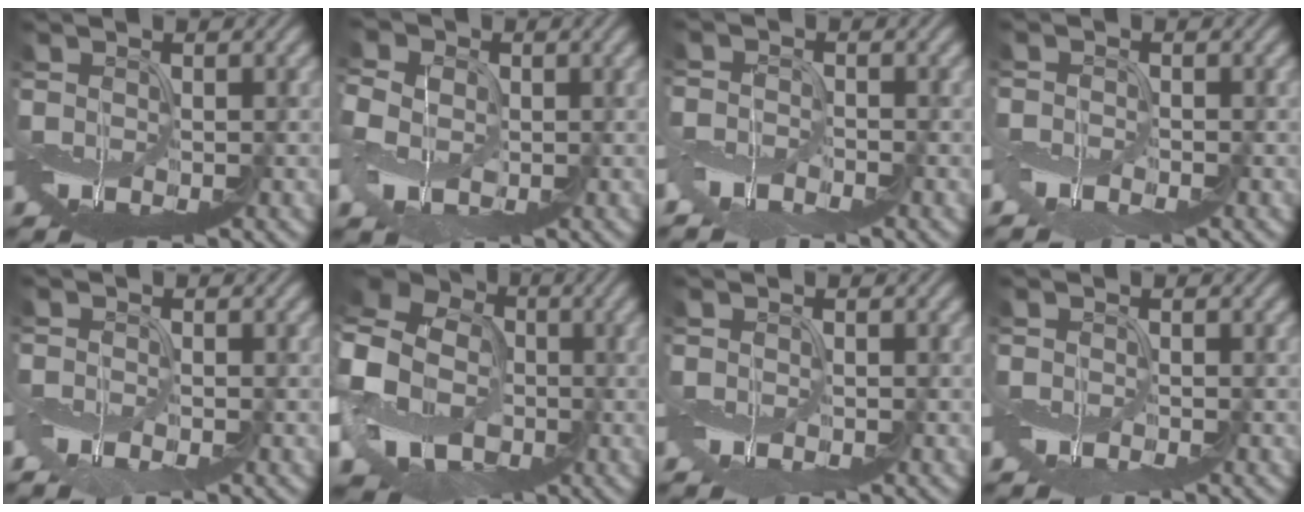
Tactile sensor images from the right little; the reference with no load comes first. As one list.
[{"total": 7.5, "force": [-0.7, 6.3, 3.9], "torque": [-0.093, -0.003, -0.036]}, {"total": 3.2, "force": [-2.5, 1.3, 1.4], "torque": [-0.028, -0.009, -0.060]}, {"total": 2.1, "force": [-1.8, 0.6, 0.7], "torque": [-0.017, -0.009, -0.044]}, {"total": 1.6, "force": [-1.3, 0.4, 0.8], "torque": [-0.018, -0.006, -0.030]}, {"total": 15.8, "force": [-2.9, 13.3, 8.1], "torque": [-0.206, -0.003, -0.086]}, {"total": 0.8, "force": [-0.6, 0.2, 0.3], "torque": [-0.009, -0.006, -0.012]}, {"total": 0.9, "force": [-0.9, -0.1, 0.3], "torque": [-0.008, -0.004, -0.020]}]